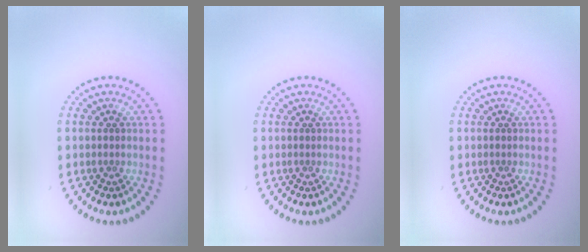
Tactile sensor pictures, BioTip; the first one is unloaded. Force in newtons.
{"total": 0.0}
{"total": 0.0}